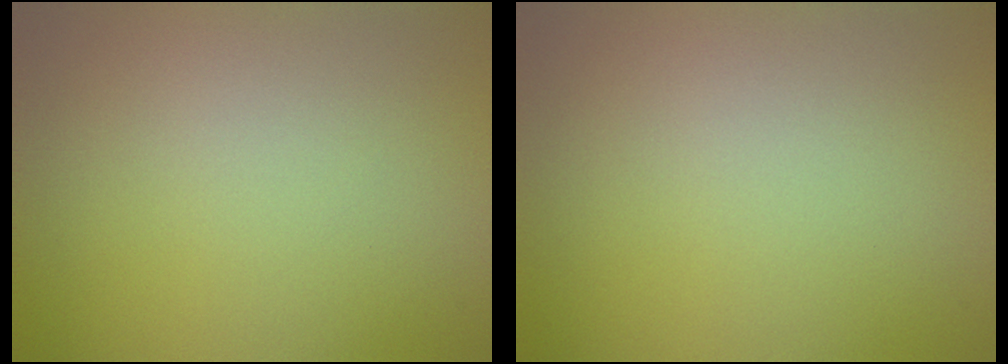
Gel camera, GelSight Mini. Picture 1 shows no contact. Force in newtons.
{"total": 0.0}